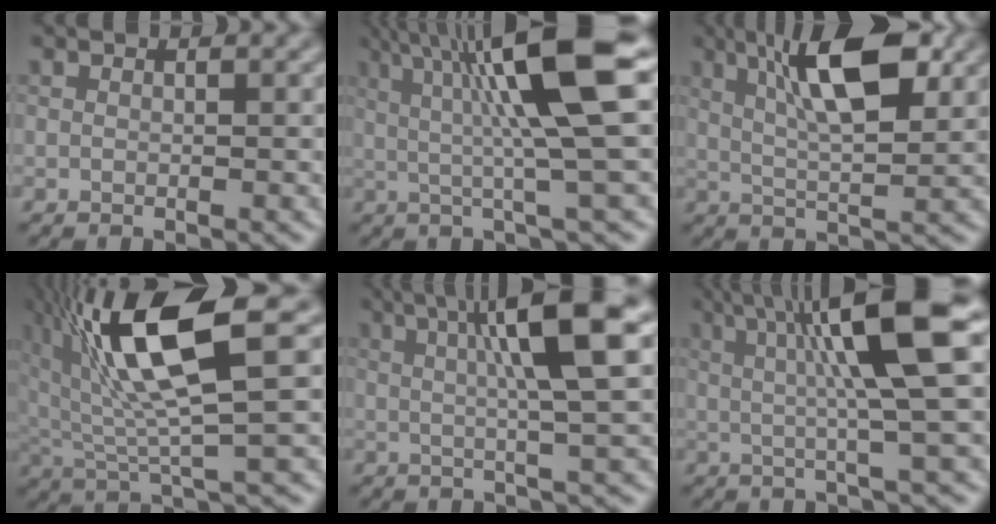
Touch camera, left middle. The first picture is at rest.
{"total": 10.5, "force": [1.9, 1.2, 10.2], "torque": [-0.166, 0.018, 0.046]}
{"total": 8.2, "force": [2.8, 2.1, 7.4], "torque": [-0.135, 0.015, 0.059]}
{"total": 9.3, "force": [2.4, 1.9, 8.8], "torque": [-0.178, 0.014, 0.066]}
{"total": 7.9, "force": [1.8, 0.8, 7.7], "torque": [-0.112, 0.017, 0.043]}
{"total": 9.0, "force": [1.9, 0.9, 8.8], "torque": [-0.139, 0.013, 0.047]}